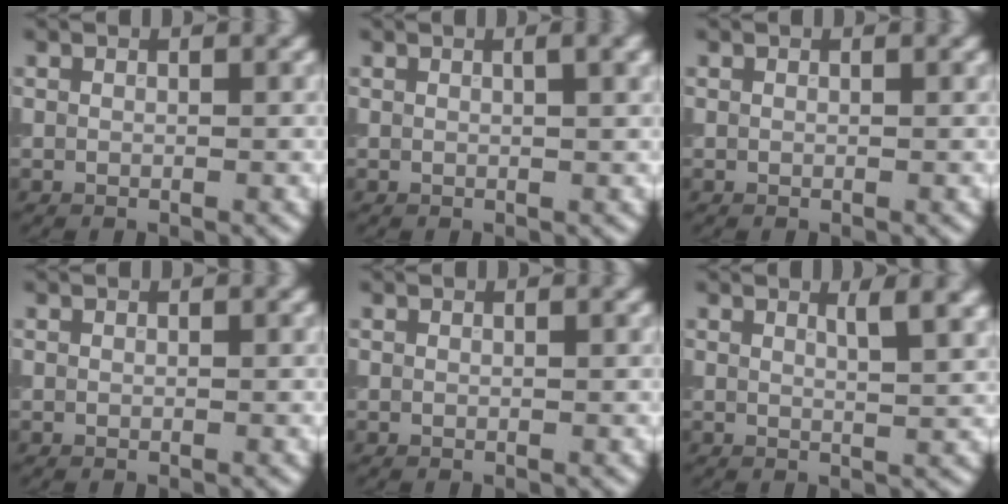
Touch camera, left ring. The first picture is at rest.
{"total": 2.4, "force": [0.9, 0.7, 2.1], "torque": [-0.020, 0.005, 0.007]}
{"total": 0.0}
{"total": 0.0}
{"total": 0.0}
{"total": 2.9, "force": [1.4, 0.9, 2.4], "torque": [-0.018, 0.001, 0.017]}